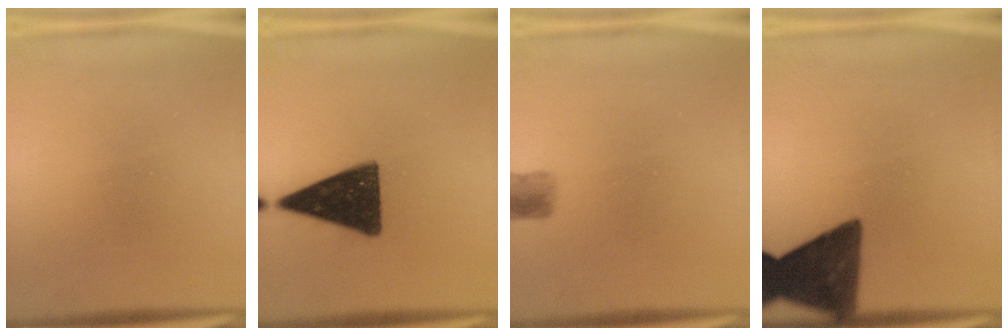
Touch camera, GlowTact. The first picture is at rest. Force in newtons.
{"total": 14.6}
{"total": 2.4}
{"total": 13.0}